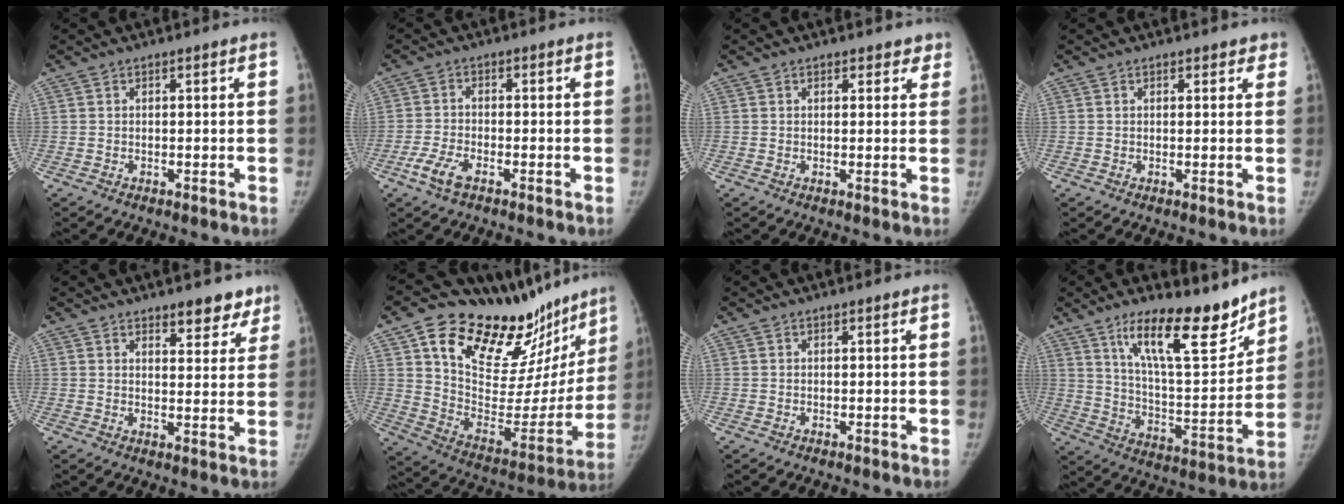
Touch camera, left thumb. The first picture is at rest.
{"total": 4.8, "force": [-2.8, 1.9, 3.3], "torque": [-0.077, 0.009, -0.054]}
{"total": 2.6, "force": [2.0, 1.5, 0.8], "torque": [0.026, -0.005, 0.018]}
{"total": 1.7, "force": [1.2, 1.0, 0.6], "torque": [0.015, -0.003, 0.008]}
{"total": 6.4, "force": [4.7, 3.0, 3.0], "torque": [0.003, -0.027, 0.062]}
{"total": 31.2, "force": [21.2, 14.3, 17.9], "torque": [-0.235, -0.078, 0.329]}
{"total": 0.0}
{"total": 18.6, "force": [13.0, 5.4, 12.1], "torque": [-0.155, -0.090, 0.220]}